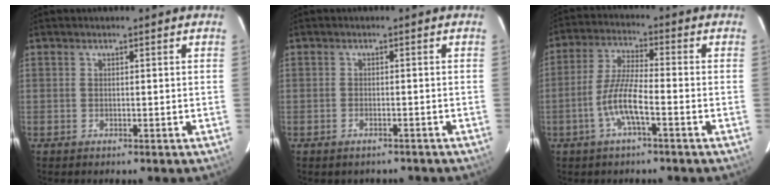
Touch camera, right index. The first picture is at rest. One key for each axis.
{"total": 2.2, "fx": -1.9, "fy": 0.9, "fz": 0.9, "tx": -0.018, "ty": -0.003, "tz": -0.026}
{"total": 7.7, "fx": -3.2, "fy": 1.0, "fz": 7.0, "tx": -0.147, "ty": 0.003, "tz": -0.063}